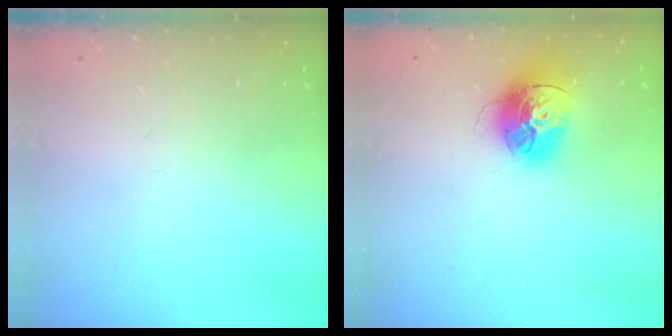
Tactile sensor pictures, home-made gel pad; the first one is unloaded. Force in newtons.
{"total": 15.1, "press": 15.0, "slide": 1.5}